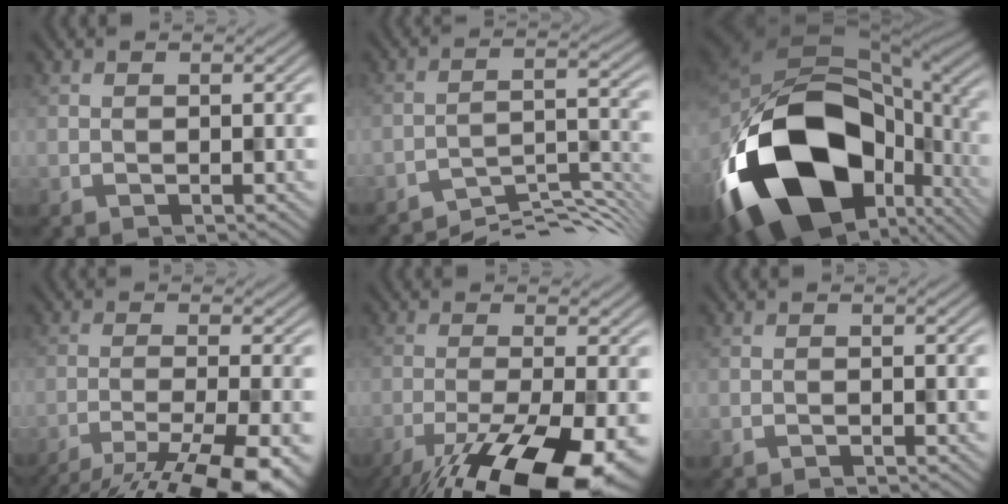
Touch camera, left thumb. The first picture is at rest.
{"total": 7.7, "force": [-6.6, 1.2, 3.9], "torque": [-0.050, 0.008, -0.101]}
{"total": 20.8, "force": [-7.4, 12.9, 14.6], "torque": [-0.326, -0.058, -0.090]}
{"total": 12.8, "force": [-9.8, 2.5, 7.9], "torque": [-0.125, -0.014, -0.132]}
{"total": 15.7, "force": [-9.6, 4.3, 11.6], "torque": [-0.193, -0.043, -0.137]}
{"total": 0.7, "force": [-0.7, 0.0, 0.1], "torque": [0.000, 0.003, -0.011]}